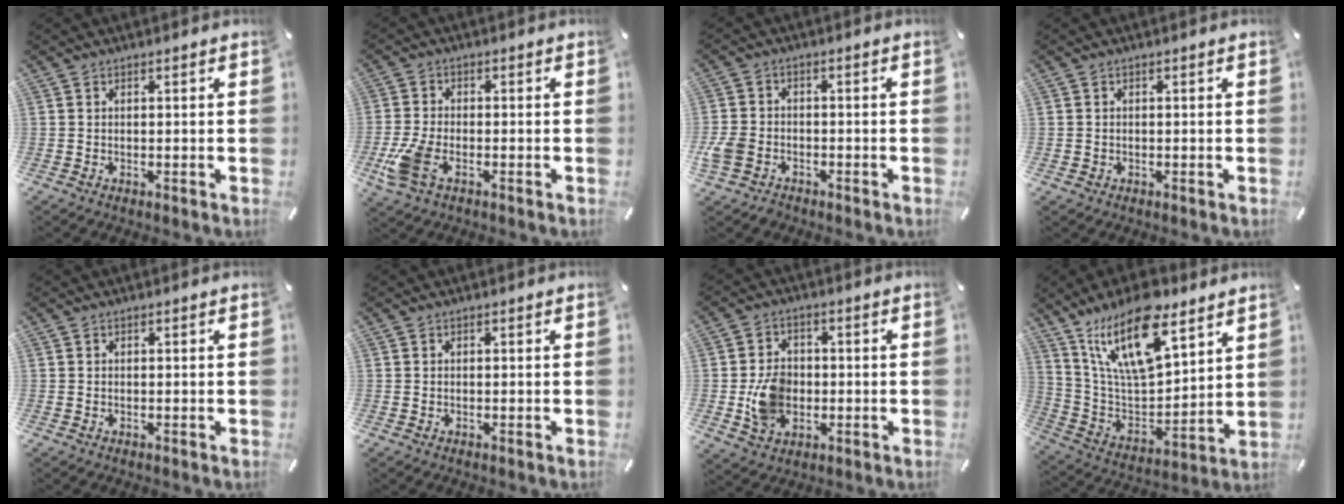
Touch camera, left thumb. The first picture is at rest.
{"total": 7.2, "force": [-3.1, 3.8, 5.3], "torque": [-0.128, -0.004, -0.057]}
{"total": 5.7, "force": [-2.6, 4.4, 2.4], "torque": [-0.066, 0.010, -0.051]}
{"total": 0.6, "force": [-0.1, 0.6, 0.1], "torque": [-0.001, 0.005, -0.003]}
{"total": 0.0}
{"total": 0.0}
{"total": 9.4, "force": [-1.3, 7.7, 5.3], "torque": [-0.111, 0.007, -0.023]}
{"total": 21.9, "force": [13.5, 9.9, 14.1], "torque": [-0.288, -0.072, 0.233]}